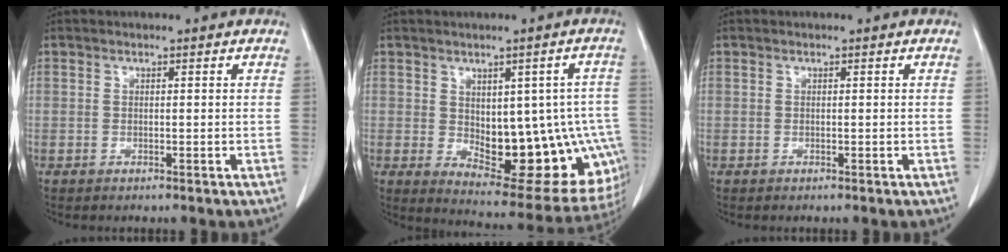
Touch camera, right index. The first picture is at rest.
{"total": 16.7, "force": [-1.9, 8.8, 14.1], "torque": [-0.136, 0.012, 0.003]}
{"total": 0.0}